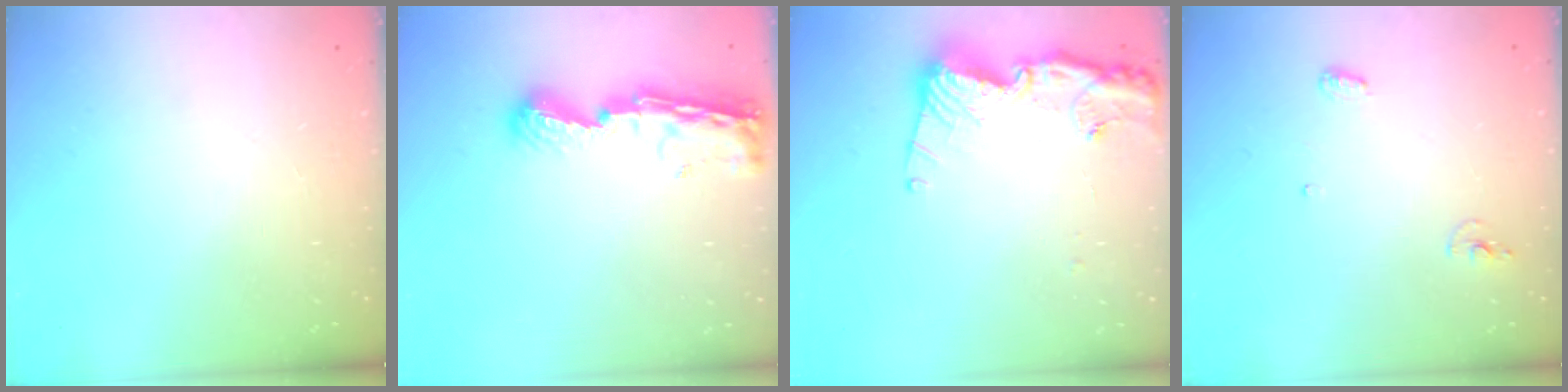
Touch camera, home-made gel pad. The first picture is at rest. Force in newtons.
{"total": 9.3, "press": 9.3, "slide": 1.0}
{"total": 14.4, "press": 14.3, "slide": 1.9}
{"total": 5.4, "press": 5.2, "slide": 1.4}